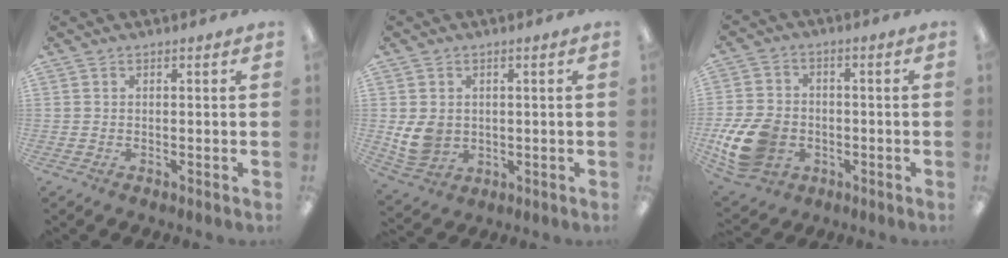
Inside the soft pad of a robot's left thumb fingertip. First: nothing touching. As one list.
[{"total": 6.5, "force": [0.4, 5.7, 3.1], "torque": [-0.067, 0.003, 0.010]}, {"total": 13.9, "force": [-4.0, 10.5, 8.2], "torque": [-0.184, 0.021, -0.070]}]